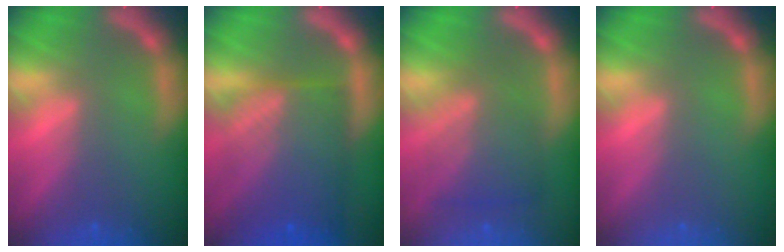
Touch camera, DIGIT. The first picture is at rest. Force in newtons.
{"total": 10.1}
{"total": 6.5}
{"total": 0.0}